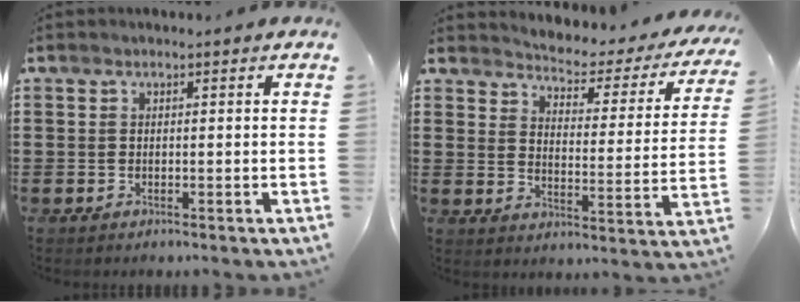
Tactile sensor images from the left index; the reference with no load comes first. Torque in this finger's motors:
{"motor_torque": [1.86, -0.28, 0.15, 0.02]}